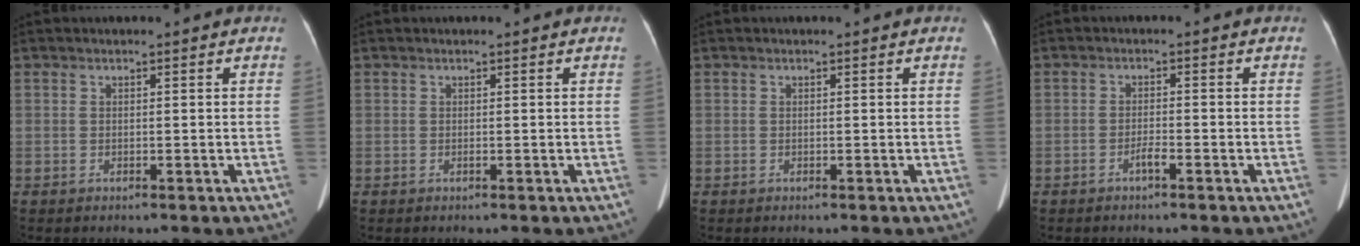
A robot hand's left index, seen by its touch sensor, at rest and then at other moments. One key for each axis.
{"total": 0.0}
{"total": 0.0}
{"total": 1.5, "fx": -1.1, "fy": 0.0, "fz": 1.0, "tx": -0.021, "ty": 0.001, "tz": -0.022}